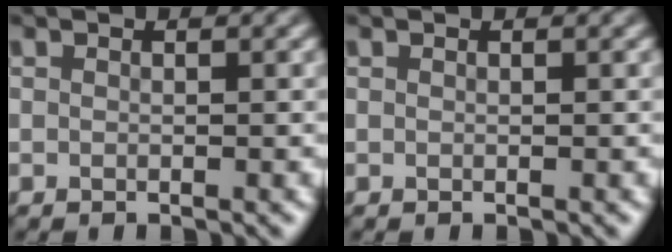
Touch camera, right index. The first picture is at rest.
{"total": 0.0}